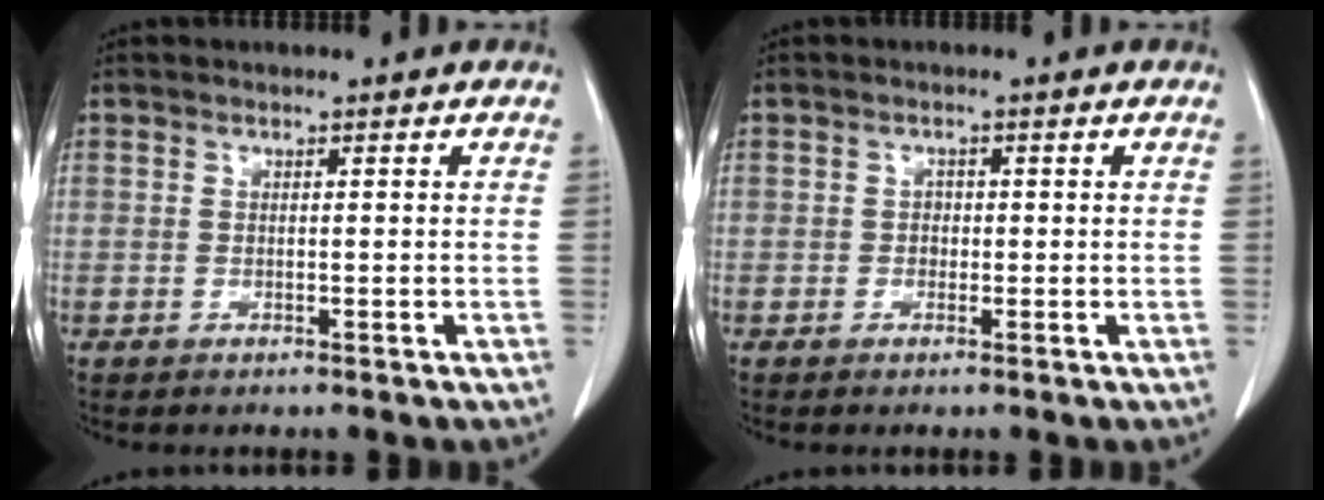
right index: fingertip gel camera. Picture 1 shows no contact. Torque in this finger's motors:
{"motor_torque": [0.15, -0.07, 0.00, 0.01]}